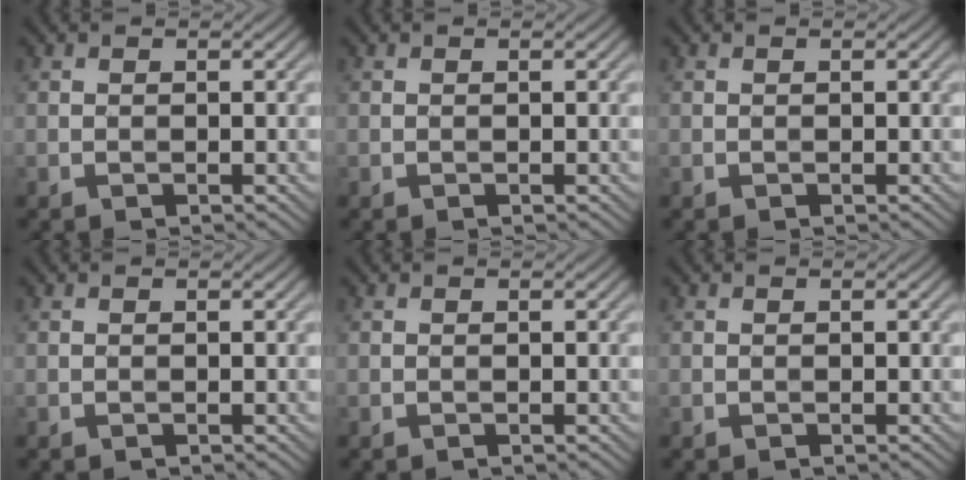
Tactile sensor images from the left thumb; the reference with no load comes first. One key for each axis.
{"total": 0.0}
{"total": 0.0}
{"total": 0.0}
{"total": 0.0}
{"total": 0.0}